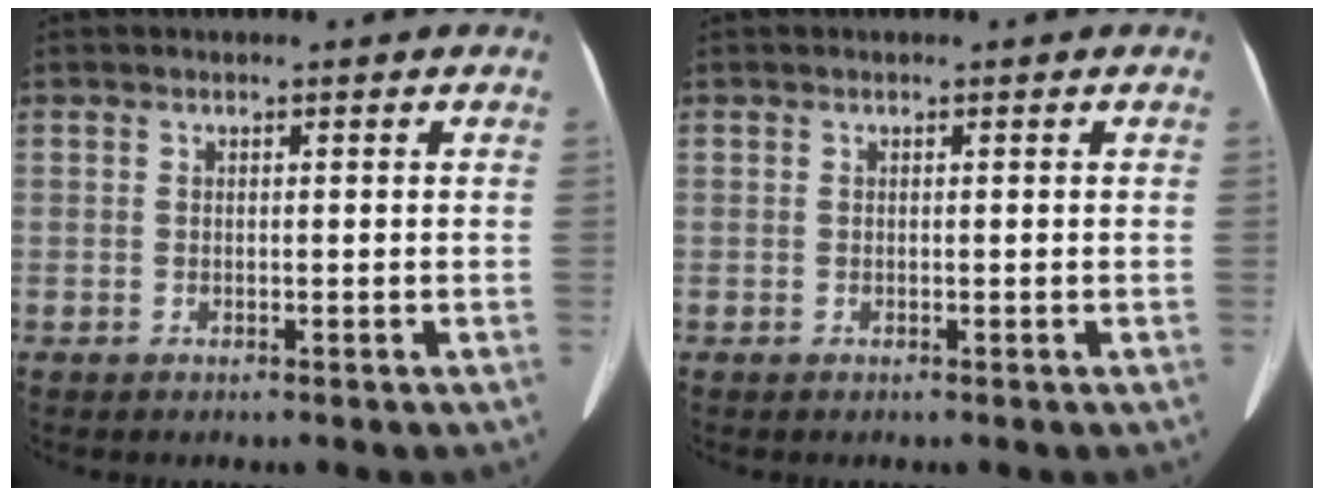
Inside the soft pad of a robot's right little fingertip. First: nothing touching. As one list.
[{"total": 0.0}]